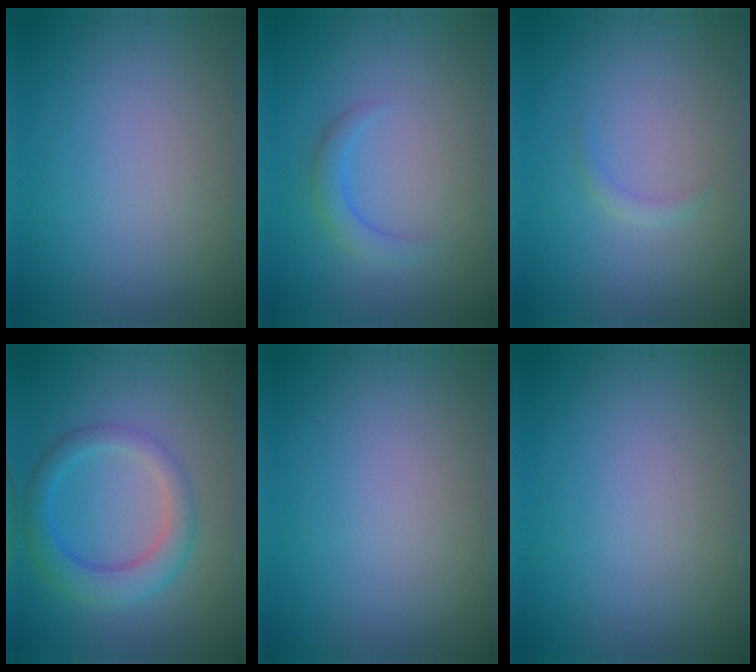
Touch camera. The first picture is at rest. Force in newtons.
{"total": 1.8, "press": 1.8, "slide": 0.2}
{"total": 0.8, "press": 0.8, "slide": 0.0}
{"total": 4.1, "press": 4.1, "slide": 0.1}
{"total": 0.0}
{"total": 0.0}